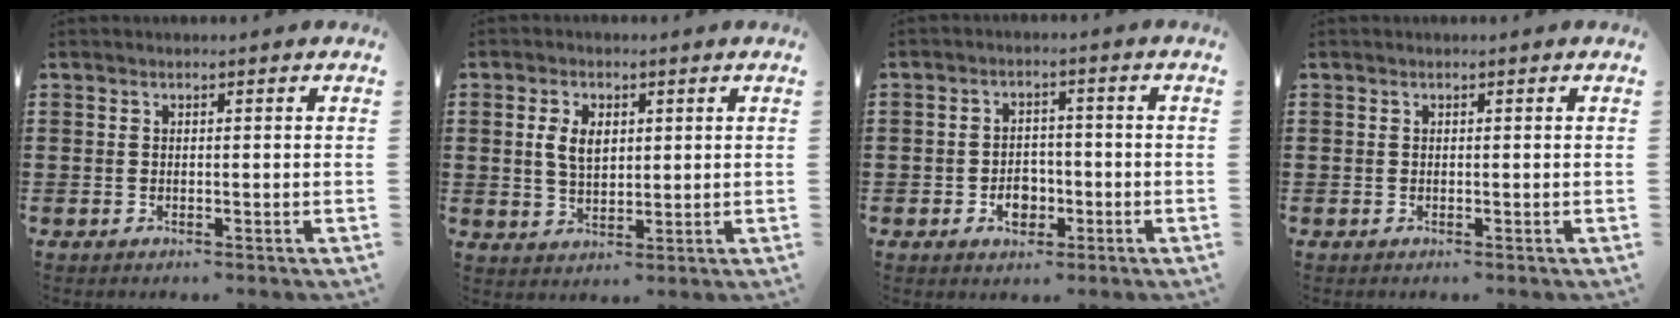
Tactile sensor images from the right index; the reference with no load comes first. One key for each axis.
{"total": 4.5, "fx": 0.9, "fy": 2.7, "fz": 3.5, "tx": -0.074, "ty": 0.005, "tz": 0.010}
{"total": 3.8, "fx": -1.3, "fy": 2.9, "fz": 2.1, "tx": -0.034, "ty": 0.002, "tz": -0.027}
{"total": 0.0}